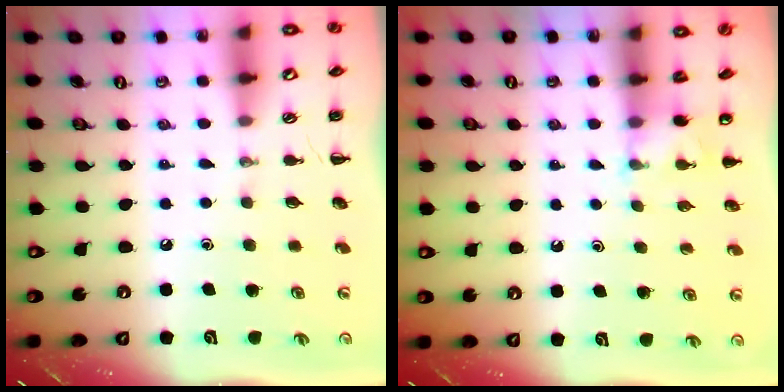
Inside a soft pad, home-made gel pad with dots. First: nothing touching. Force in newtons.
{"total": 3.9, "press": 3.7, "slide": 1.2}